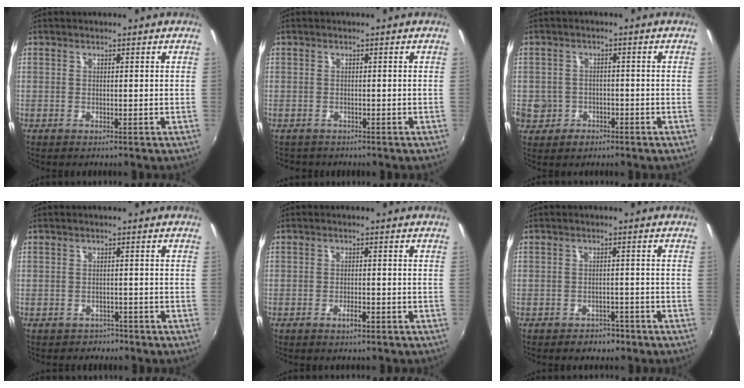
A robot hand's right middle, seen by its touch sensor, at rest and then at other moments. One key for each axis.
{"total": 1.6, "fx": -1.2, "fy": 1.0, "fz": 0.0, "tx": -0.006, "ty": 0.002, "tz": -0.017}
{"total": 8.3, "fx": -2.4, "fy": 7.6, "fz": 2.6, "tx": -0.099, "ty": 0.008, "tz": -0.029}
{"total": 2.7, "fx": -2.1, "fy": 1.8, "fz": 0.2, "tx": -0.010, "ty": -0.004, "tz": -0.028}
{"total": 2.2, "fx": -1.4, "fy": 0.6, "fz": 1.5, "tx": -0.030, "ty": -0.001, "tz": -0.023}
{"total": 4.3, "fx": -3.2, "fy": 2.6, "fz": 1.2, "tx": -0.031, "ty": -0.002, "tz": -0.038}